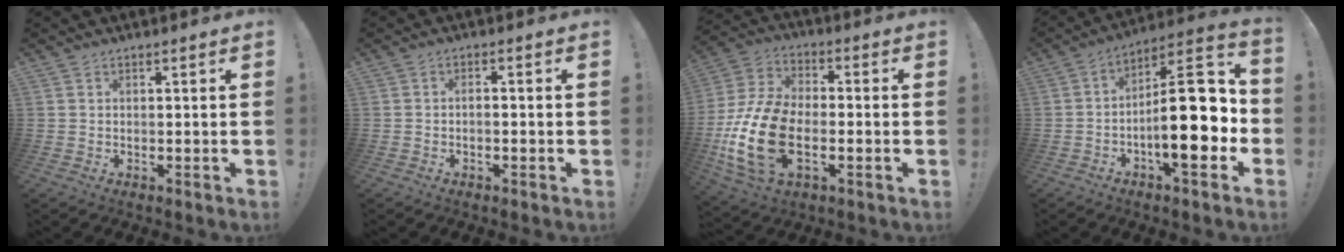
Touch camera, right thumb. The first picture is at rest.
{"total": 1.3, "force": [-1.0, 0.4, 0.8], "torque": [-0.018, 0.006, -0.017]}
{"total": 19.5, "force": [-4.8, 12.1, 14.6], "torque": [-0.283, 0.023, -0.070]}
{"total": 21.9, "force": [-3.0, 7.8, 20.3], "torque": [-0.309, 0.013, -0.044]}